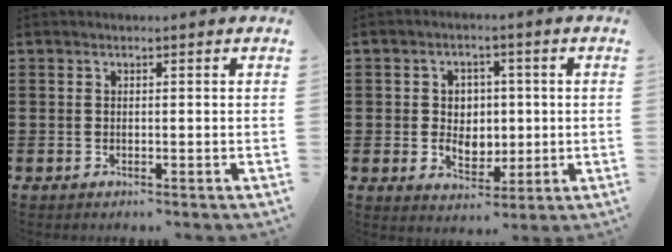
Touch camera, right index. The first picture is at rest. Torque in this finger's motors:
{"motor_torque": [2.14, 0.00, 0.24, 0.05]}